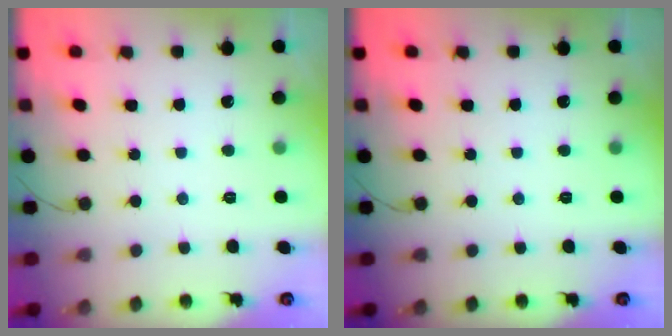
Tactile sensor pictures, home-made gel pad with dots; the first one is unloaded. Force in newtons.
{"total": 0.0}